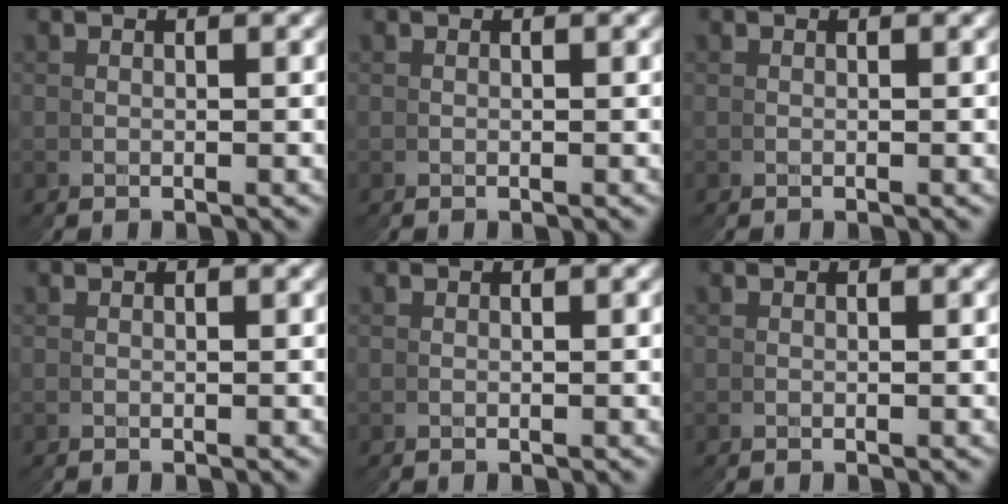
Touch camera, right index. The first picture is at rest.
{"total": 0.0}
{"total": 0.0}
{"total": 0.0}
{"total": 0.0}
{"total": 0.0}